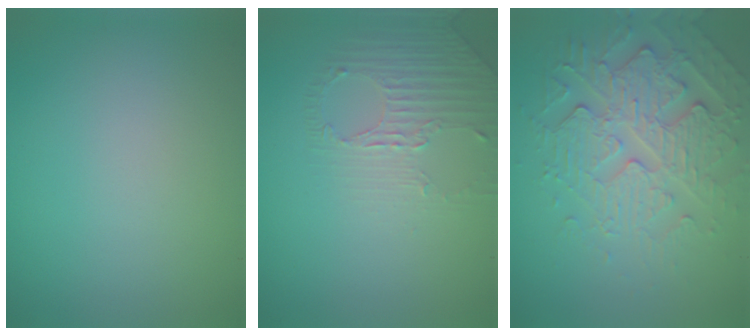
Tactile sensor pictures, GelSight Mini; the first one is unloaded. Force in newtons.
{"total": 1.6, "press": 1.0, "slide": 1.2}
{"total": 5.6, "press": 4.6, "slide": 3.2}